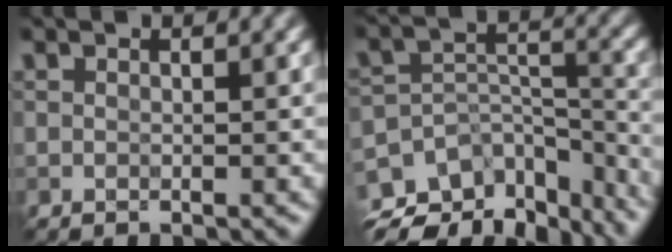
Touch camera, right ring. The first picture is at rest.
{"total": 11.2, "force": [-8.6, 5.5, 4.6], "torque": [-0.088, 0.011, -0.107]}